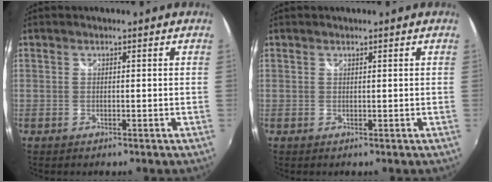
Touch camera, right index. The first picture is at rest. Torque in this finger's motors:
{"motor_torque": [-0.01, 0.11, 0.03, 0.01]}